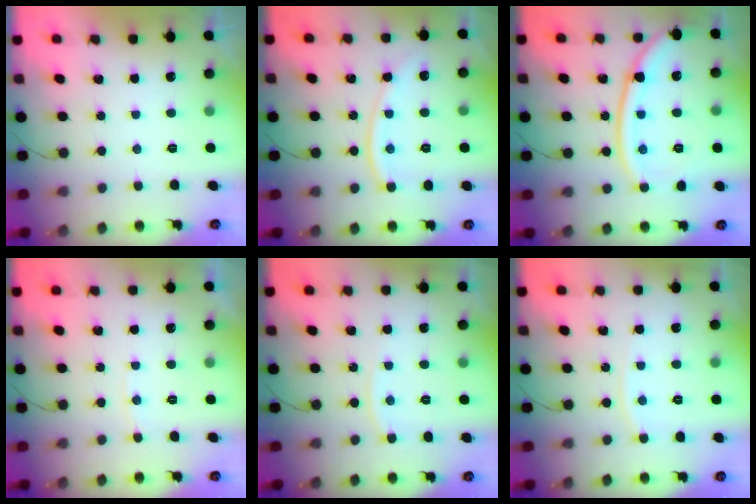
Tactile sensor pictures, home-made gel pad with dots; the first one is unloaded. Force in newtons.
{"total": 10.7, "press": 10.6, "slide": 1.3}
{"total": 14.8, "press": 14.7, "slide": 1.4}
{"total": 2.9, "press": 2.9, "slide": 0.4}
{"total": 4.6, "press": 4.5, "slide": 0.6}
{"total": 4.4, "press": 4.4, "slide": 0.8}